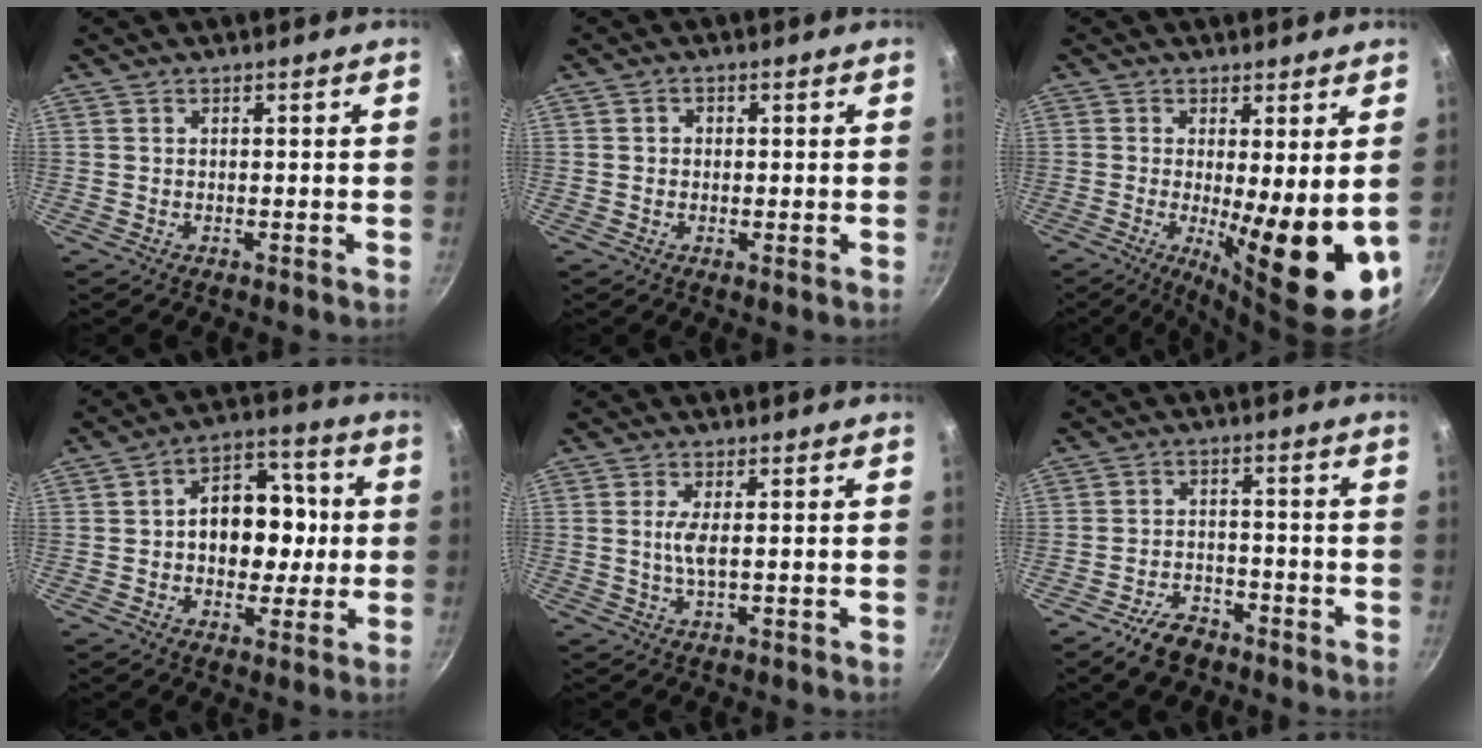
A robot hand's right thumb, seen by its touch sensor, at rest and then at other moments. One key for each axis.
{"total": 1.7, "fx": 0.2, "fy": 1.5, "fz": 0.8, "tx": -0.006, "ty": -0.004, "tz": -0.003}
{"total": 14.6, "fx": -1.2, "fy": 3.7, "fz": 14.0, "tx": -0.185, "ty": -0.025, "tz": -0.008}
{"total": 13.6, "fx": 0.0, "fy": 9.8, "fz": 9.3, "tx": -0.082, "ty": 0.024, "tz": -0.012}
{"total": 3.4, "fx": 0.2, "fy": 0.8, "fz": 3.3, "tx": -0.075, "ty": -0.002, "tz": 0.004}
{"total": 7.2, "fx": -5.1, "fy": 3.9, "fz": 3.3, "tx": -0.052, "ty": 0.042, "tz": -0.085}